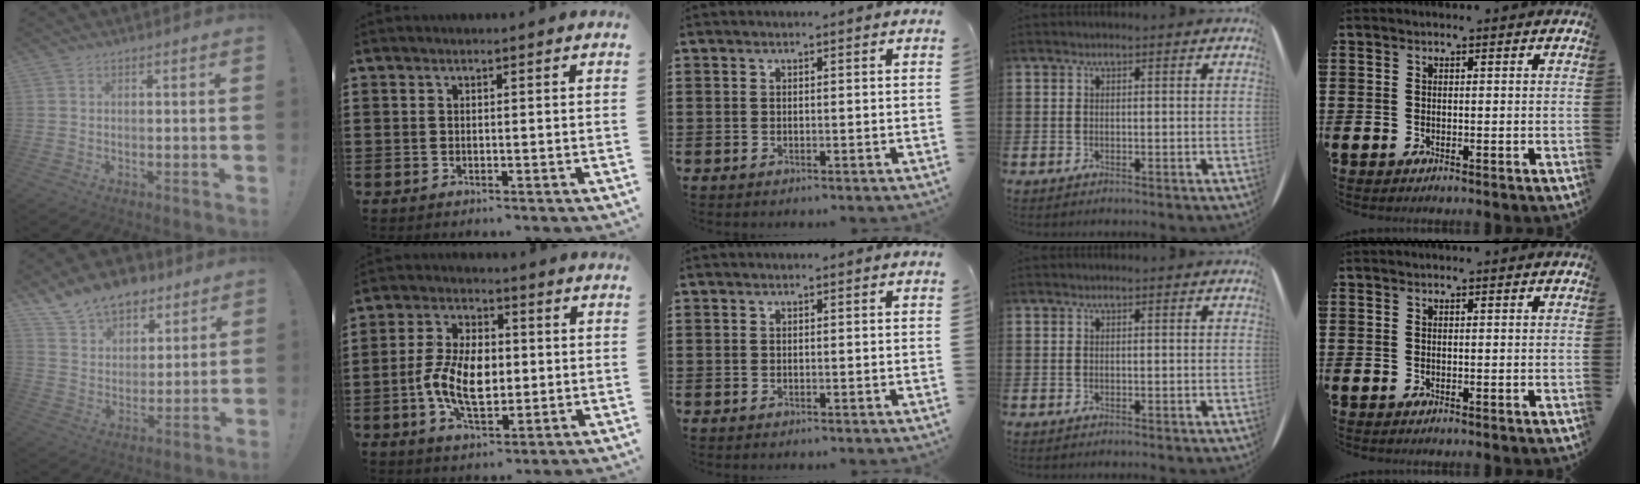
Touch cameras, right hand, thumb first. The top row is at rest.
{"thumb": {"total": 13.2, "force": [10.0, 7.6, 3.9], "torque": [-0.067, -0.072, 0.191]}, "index": {"total": 9.0, "force": [-1.0, 5.2, 7.3], "torque": [-0.157, 0.009, -0.021]}}